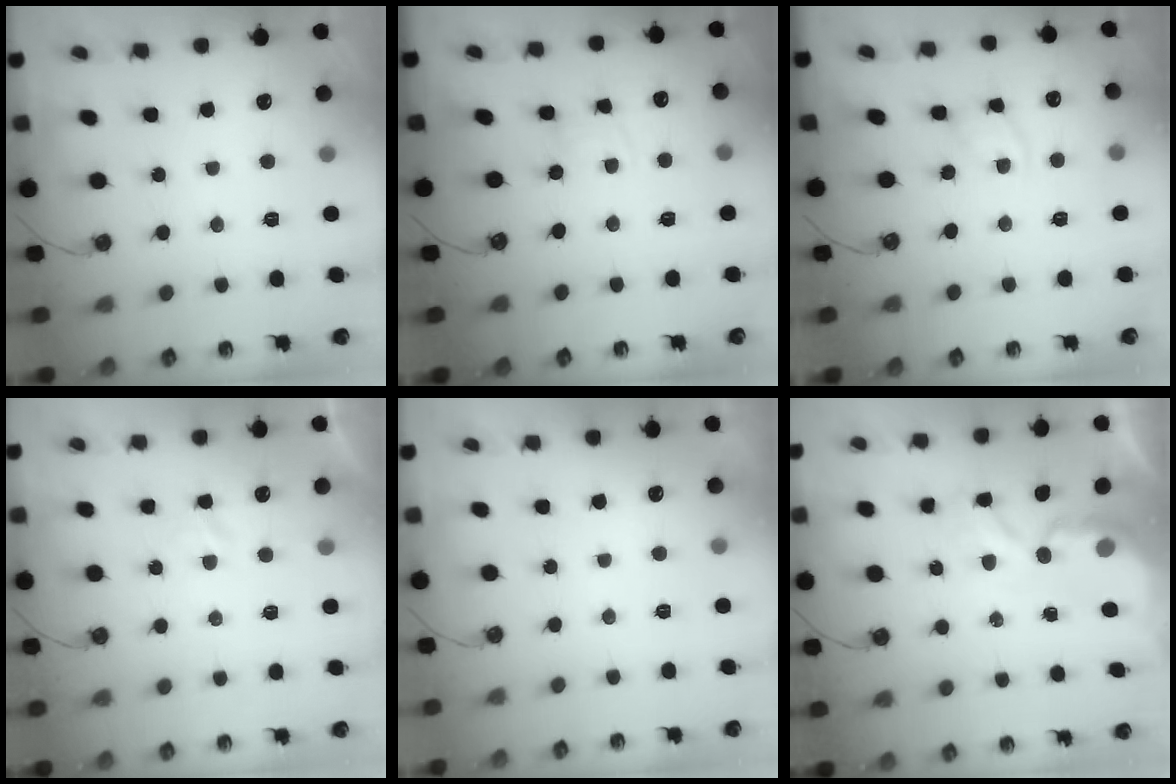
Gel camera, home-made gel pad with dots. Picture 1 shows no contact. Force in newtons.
{"total": 2.3, "press": 2.3, "slide": 0.4}
{"total": 4.0, "press": 4.0, "slide": 0.2}
{"total": 2.8, "press": 2.8, "slide": 0.2}
{"total": 0.0}
{"total": 4.0, "press": 4.0, "slide": 0.2}